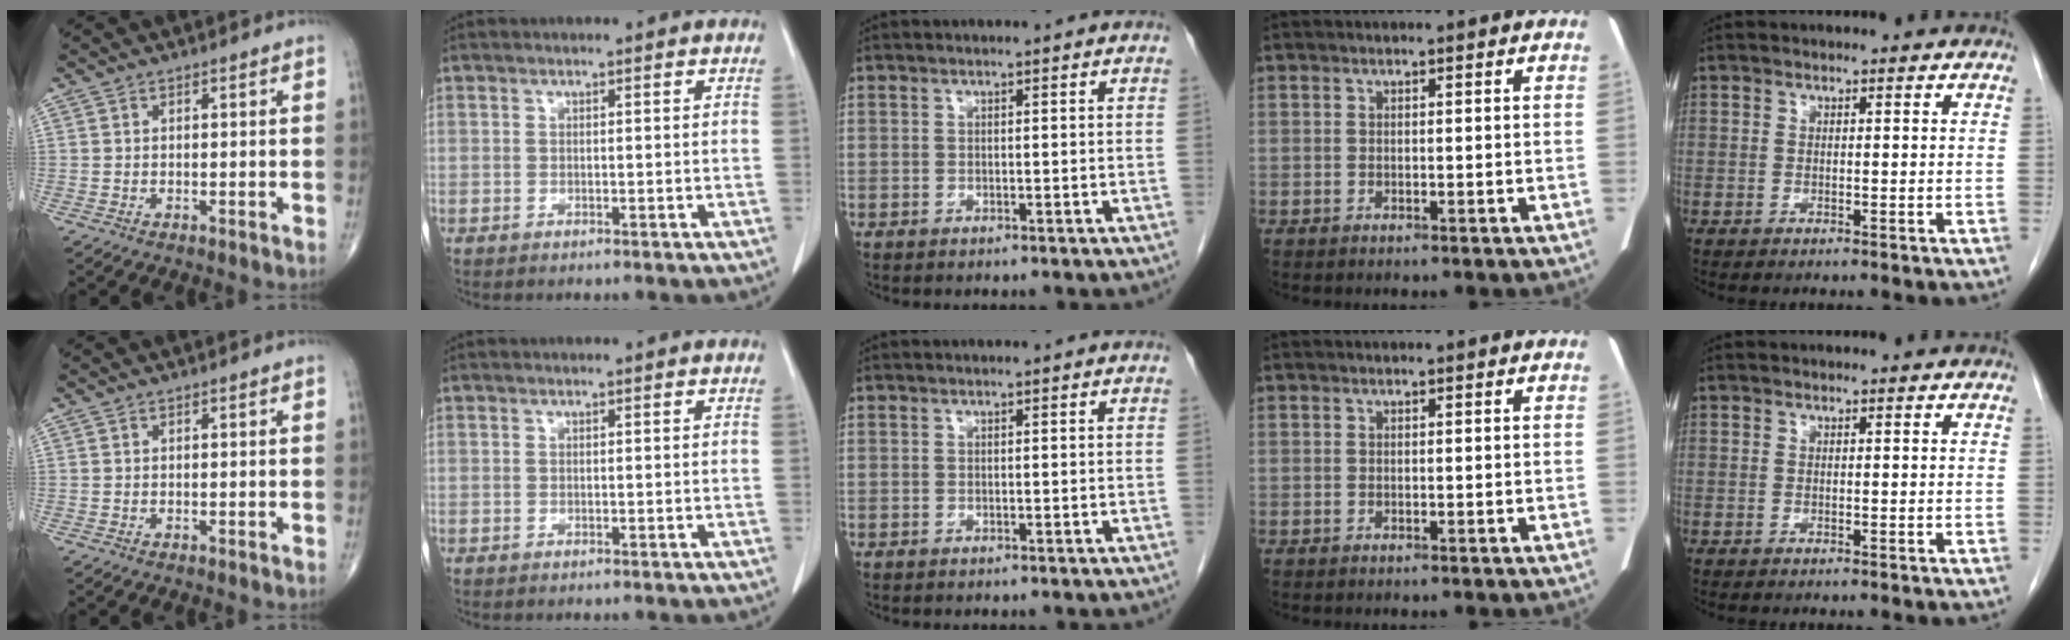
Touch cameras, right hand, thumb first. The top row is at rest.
{}